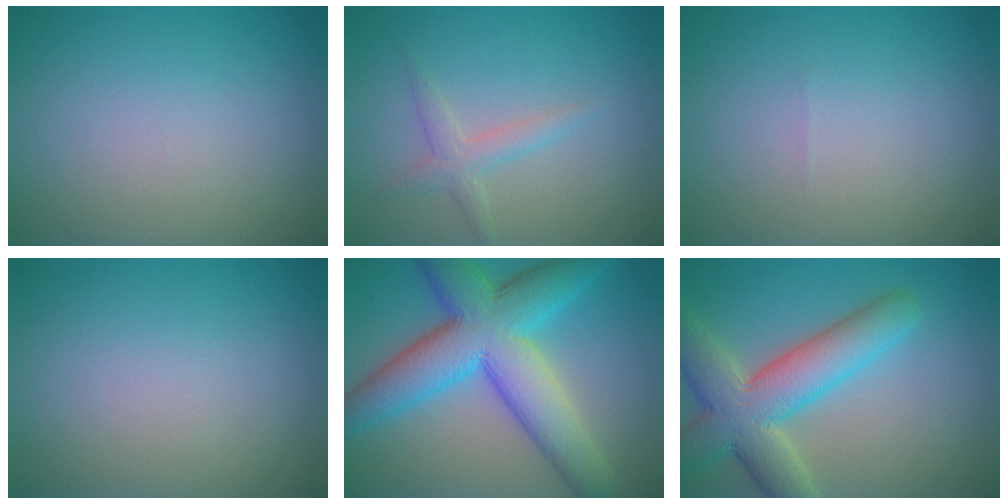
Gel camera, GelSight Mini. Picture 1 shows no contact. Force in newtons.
{"total": 1.9, "press": 1.9, "slide": 0.0}
{"total": 0.0}
{"total": 0.0}
{"total": 10.9, "press": 10.9, "slide": 0.0}
{"total": 8.2, "press": 8.2, "slide": 0.6}